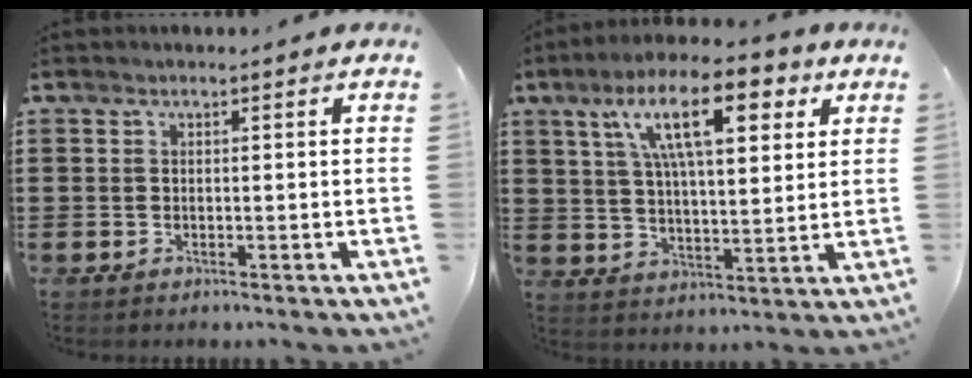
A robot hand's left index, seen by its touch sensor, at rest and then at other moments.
{"total": 15.1, "force": [7.7, 5.0, 12.0], "torque": [-0.213, -0.006, 0.127]}